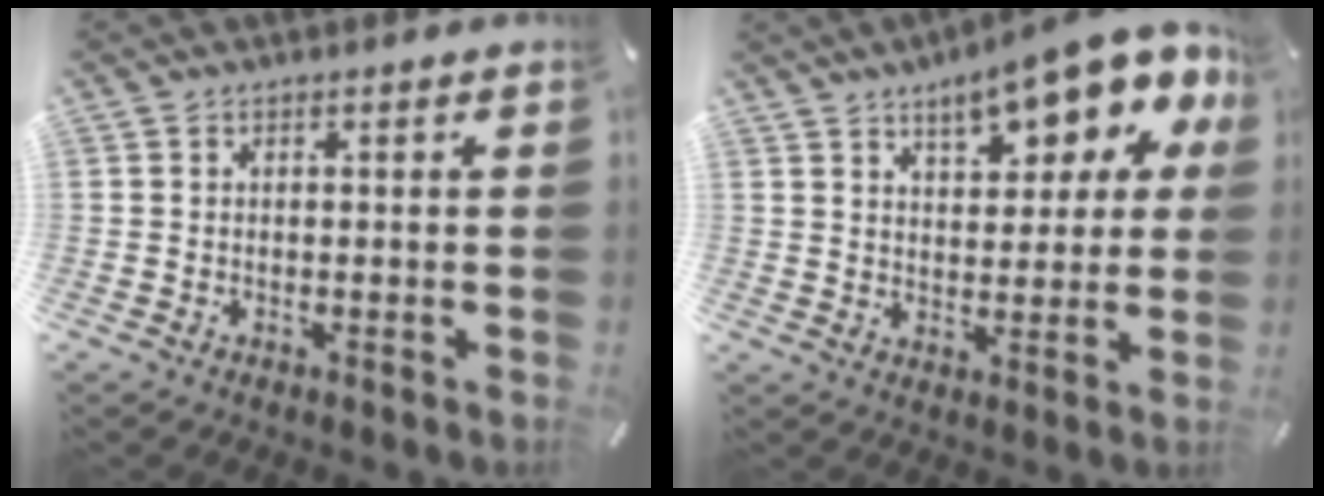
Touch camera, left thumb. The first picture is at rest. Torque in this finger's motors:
{"motor_torque": [2.47, 2.53, 1.44, -1.33, 0.18]}